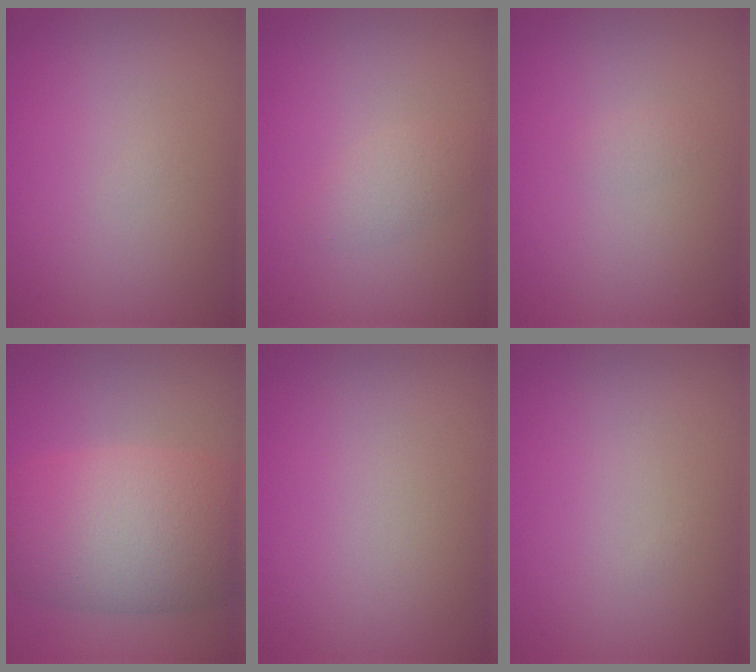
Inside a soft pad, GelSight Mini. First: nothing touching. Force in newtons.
{"total": 1.7, "press": 1.7, "slide": 0.0}
{"total": 0.6, "press": 0.6, "slide": 0.0}
{"total": 10.3, "press": 10.3, "slide": 0.3}
{"total": 0.0}
{"total": 0.0}